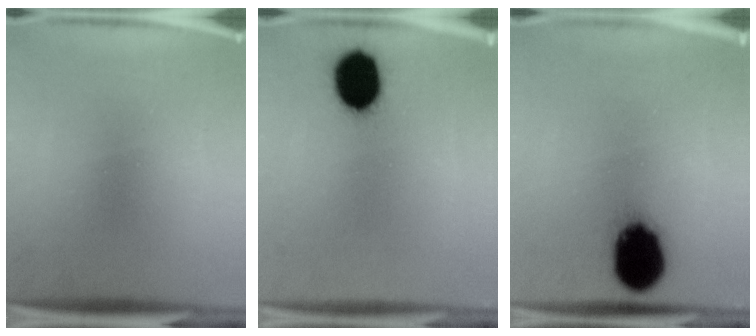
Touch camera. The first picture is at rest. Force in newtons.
{"total": 12.8}
{"total": 16.4}